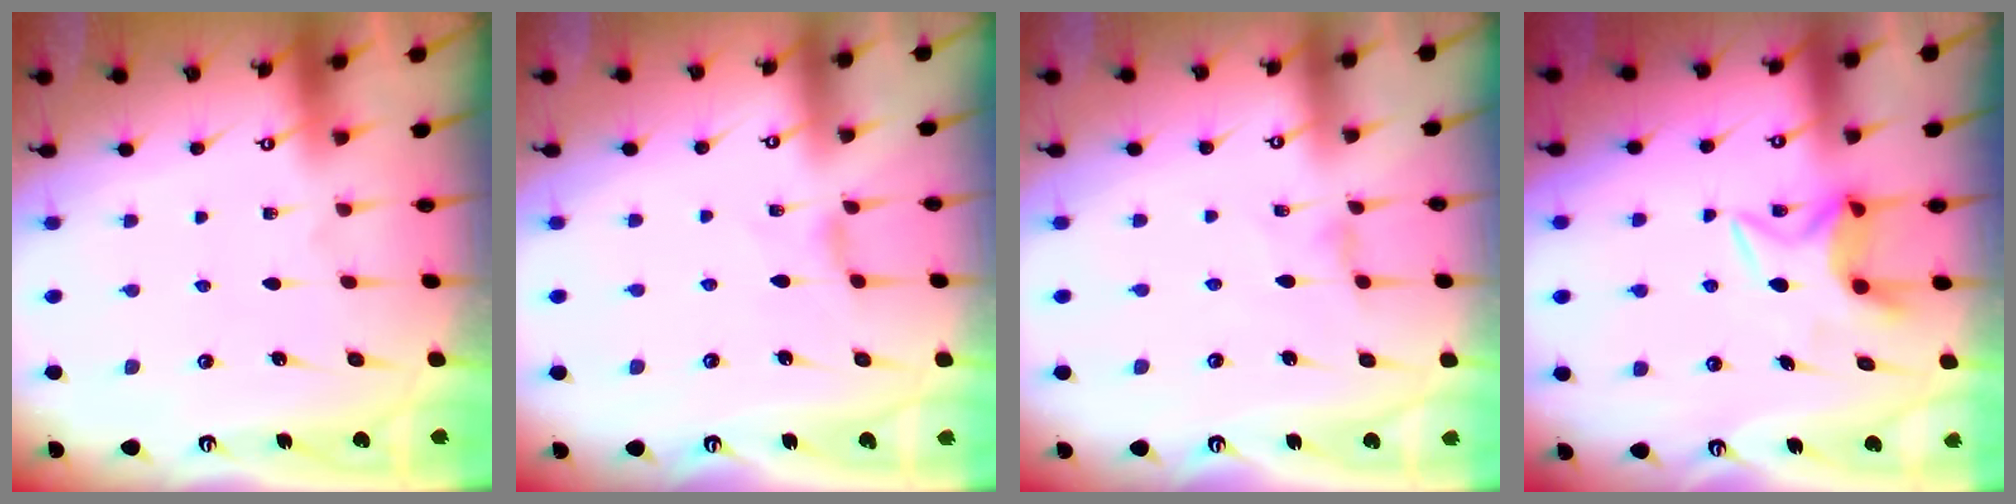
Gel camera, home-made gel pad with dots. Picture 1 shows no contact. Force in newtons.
{"total": 1.4, "press": 1.3, "slide": 0.4}
{"total": 2.0, "press": 2.0, "slide": 0.4}
{"total": 6.2, "press": 6.2, "slide": 0.3}